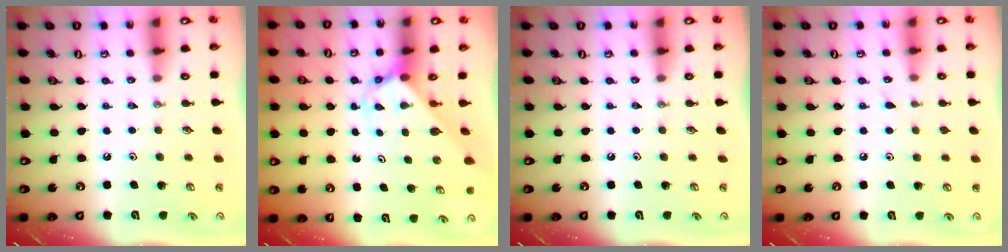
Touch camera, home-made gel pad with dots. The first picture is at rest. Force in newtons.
{"total": 2.4, "press": 2.4, "slide": 0.2}
{"total": 0.0}
{"total": 3.6, "press": 3.6, "slide": 0.4}